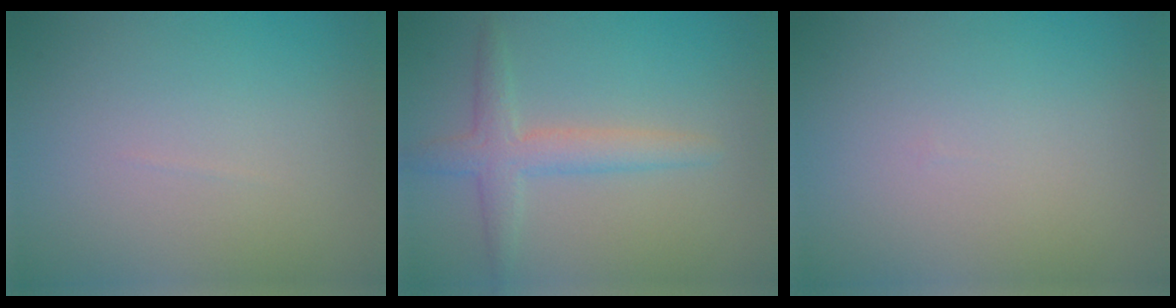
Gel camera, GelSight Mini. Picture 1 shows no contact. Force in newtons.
{"total": 3.1, "press": 3.1, "slide": 0.1}
{"total": 0.0}